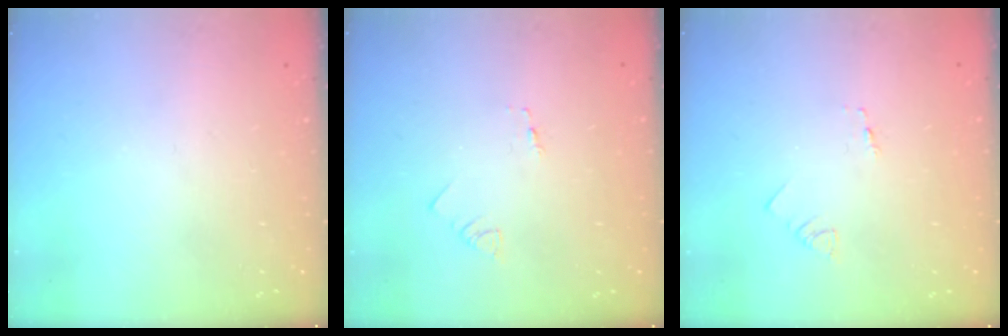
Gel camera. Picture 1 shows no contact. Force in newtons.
{"total": 1.3, "press": 1.2, "slide": 0.1}
{"total": 1.3, "press": 1.2, "slide": 0.1}